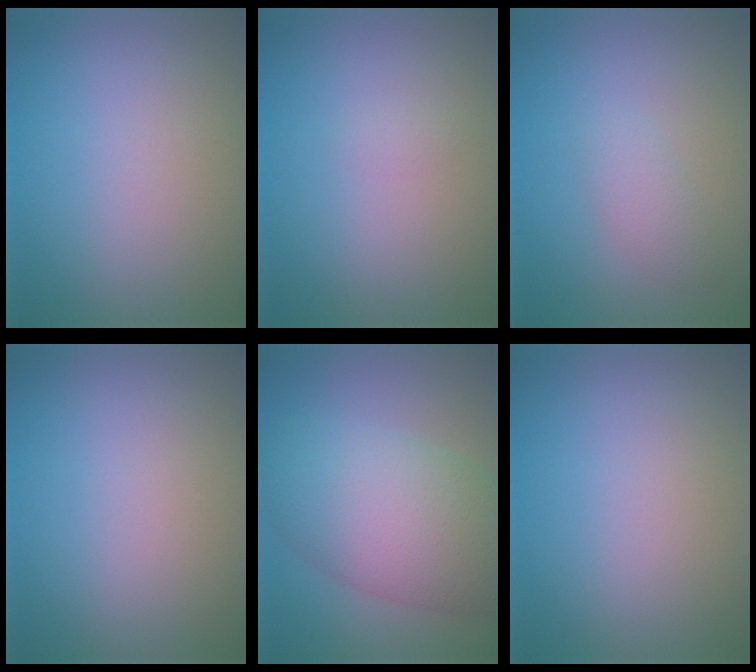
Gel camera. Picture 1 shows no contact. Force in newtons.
{"total": 0.5, "press": 0.5, "slide": 0.1}
{"total": 1.7, "press": 1.7, "slide": 0.0}
{"total": 0.0}
{"total": 9.4, "press": 9.4, "slide": 0.4}
{"total": 0.0}